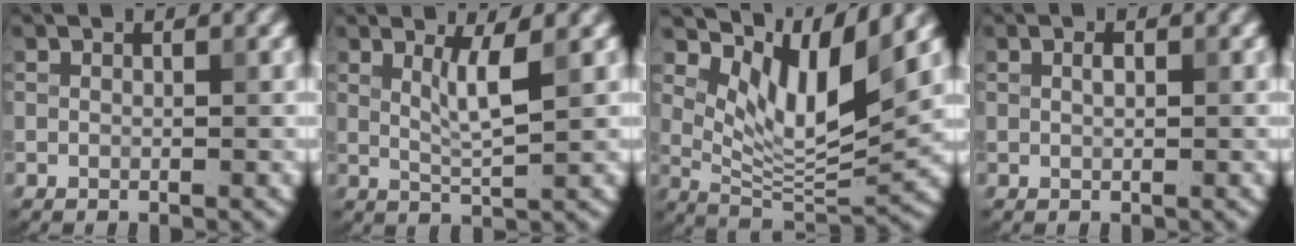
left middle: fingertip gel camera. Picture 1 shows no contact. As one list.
[{"total": 2.3, "force": [0.9, 0.1, 2.1], "torque": [-0.041, -0.004, 0.022]}, {"total": 7.7, "force": [4.1, 2.4, 6.0], "torque": [-0.105, -0.014, 0.082]}, {"total": 0.6, "force": [0.1, 0.2, 0.5], "torque": [-0.011, 0.004, 0.004]}]